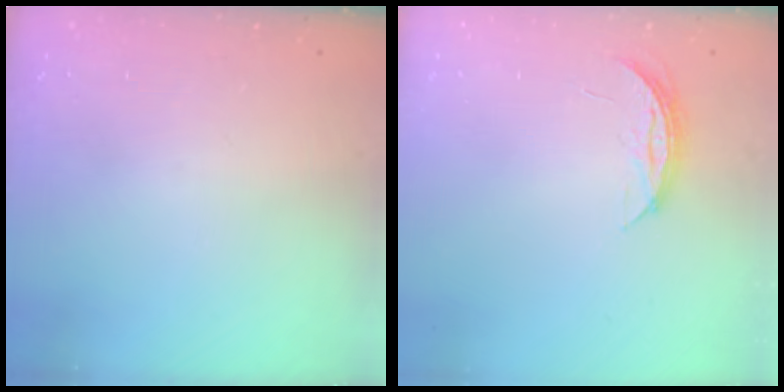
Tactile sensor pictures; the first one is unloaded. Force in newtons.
{"total": 4.2, "press": 4.2, "slide": 0.5}